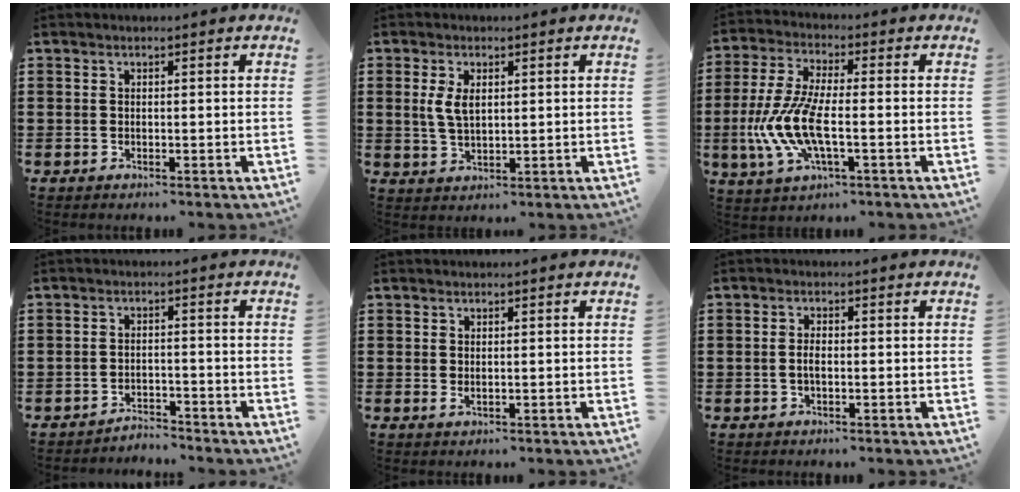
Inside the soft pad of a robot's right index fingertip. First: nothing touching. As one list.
[{"total": 4.1, "force": [0.9, 2.0, 3.5], "torque": [-0.081, 0.004, 0.013]}, {"total": 9.8, "force": [-2.6, 3.7, 8.6], "torque": [-0.209, -0.016, -0.056]}, {"total": 2.7, "force": [-2.7, 0.2, -0.2], "torque": [-0.005, 0.002, -0.059]}, {"total": 0.6, "force": [0.2, 0.0, 0.5], "torque": [-0.011, -0.001, 0.004]}, {"total": 1.9, "force": [-0.2, 0.8, 1.7], "torque": [-0.033, 0.003, -0.005]}]